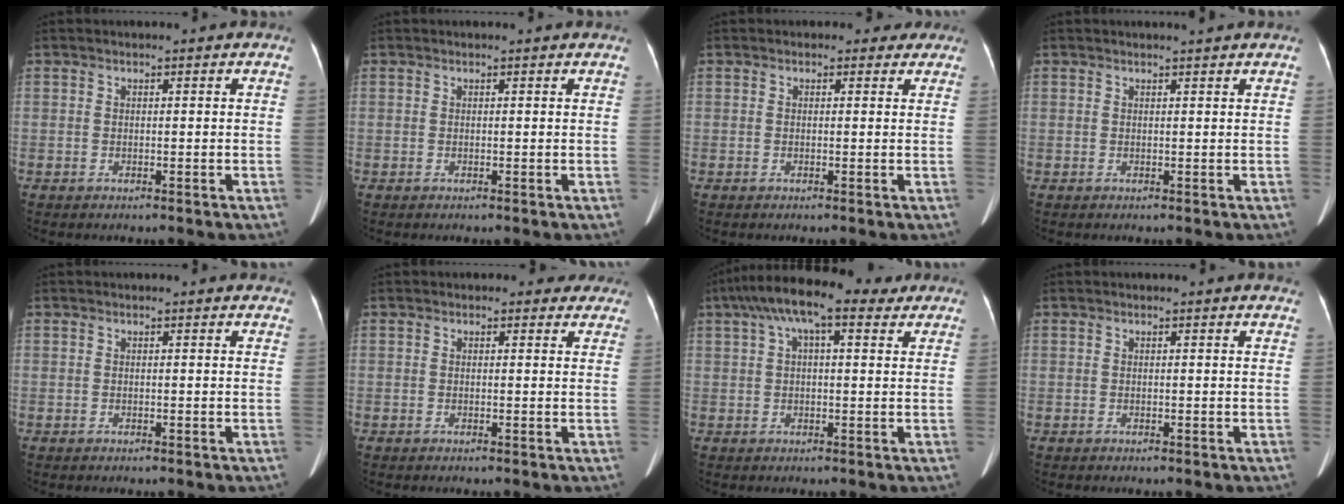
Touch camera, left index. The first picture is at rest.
{"total": 1.1, "force": [1.1, 0.2, 0.2], "torque": [-0.010, 0.003, 0.004]}
{"total": 2.0, "force": [1.4, 1.3, 0.3], "torque": [0.007, 0.003, 0.006]}
{"total": 1.9, "force": [1.8, -0.4, 0.7], "torque": [-0.012, 0.002, 0.023]}
{"total": 2.8, "force": [2.6, 0.7, 0.6], "torque": [-0.009, 0.006, 0.014]}
{"total": 2.9, "force": [2.5, 1.4, 0.4], "torque": [0.011, 0.002, 0.013]}
{"total": 12.0, "force": [7.3, 3.8, 8.8], "torque": [-0.161, 0.059, 0.118]}
{"total": 2.4, "force": [2.4, 0.3, 0.5], "torque": [-0.009, -0.003, 0.008]}